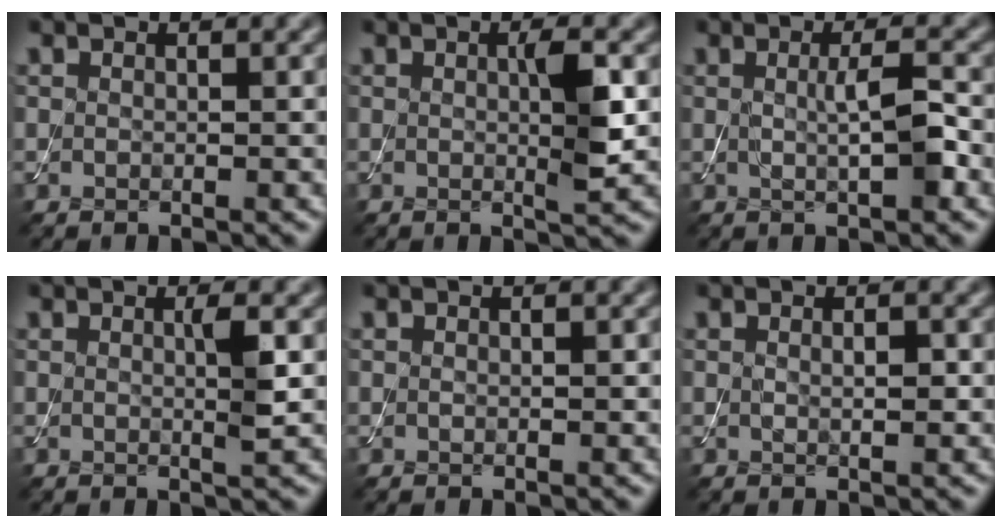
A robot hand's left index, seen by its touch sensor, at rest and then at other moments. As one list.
[{"total": 3.1, "force": [0.2, 0.4, 3.1], "torque": [-0.051, -0.005, 0.000]}, {"total": 2.9, "force": [0.1, 0.5, 2.8], "torque": [-0.050, 0.000, 0.000]}, {"total": 2.0, "force": [0.1, 0.2, 2.0], "torque": [-0.036, -0.001, -0.001]}, {"total": 0.6, "force": [0.0, 0.3, 0.5], "torque": [-0.008, -0.001, 0.001]}, {"total": 1.1, "force": [0.1, 0.3, 1.1], "torque": [-0.018, -0.002, 0.002]}]